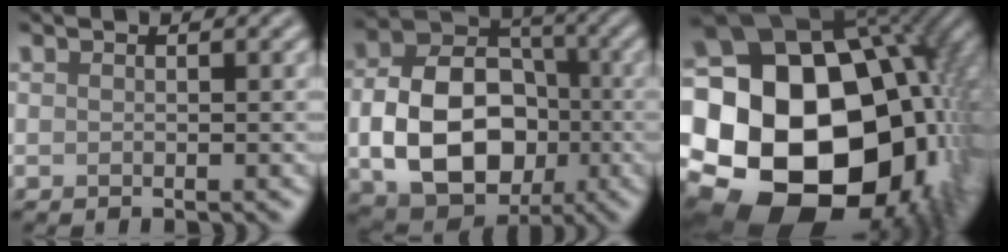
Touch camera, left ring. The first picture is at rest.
{"total": 11.6, "force": [-2.1, 8.5, 7.6], "torque": [-0.141, -0.012, -0.039]}
{"total": 23.6, "force": [-2.2, 17.7, 15.5], "torque": [-0.277, -0.015, -0.064]}